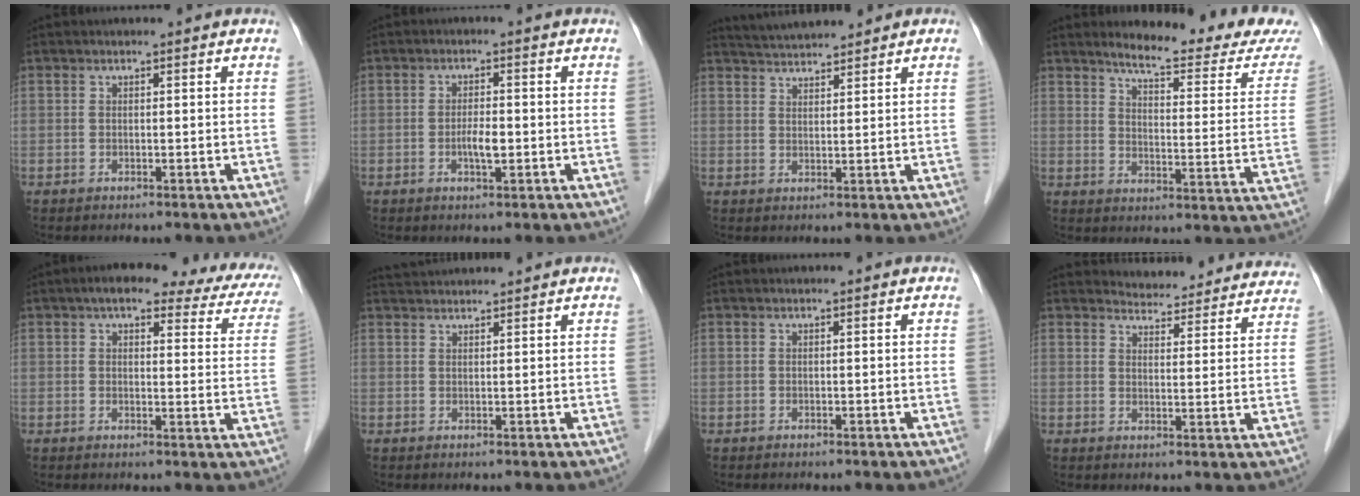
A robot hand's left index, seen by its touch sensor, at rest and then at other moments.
{"total": 2.8, "force": [-0.7, 0.8, 2.6], "torque": [-0.050, 0.001, -0.010]}
{"total": 5.5, "force": [5.2, 0.6, 1.5], "torque": [-0.032, 0.031, 0.093]}
{"total": 17.2, "force": [15.8, 1.4, 6.7], "torque": [-0.084, -0.063, 0.187]}
{"total": 17.6, "force": [13.3, 5.6, 10.2], "torque": [-0.113, 0.033, 0.140]}
{"total": 4.0, "force": [3.9, -0.2, 0.7], "torque": [-0.012, 0.035, 0.070]}
{"total": 0.0}
{"total": 15.2, "force": [14.8, 3.0, 1.8], "torque": [0.004, -0.033, 0.155]}